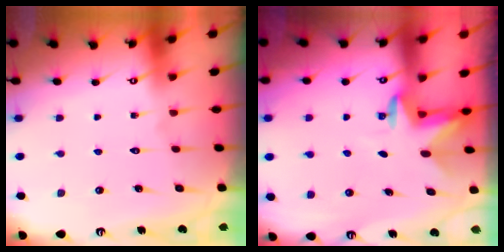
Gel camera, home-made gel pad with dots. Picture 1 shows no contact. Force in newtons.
{"total": 2.9, "press": 2.9, "slide": 0.5}